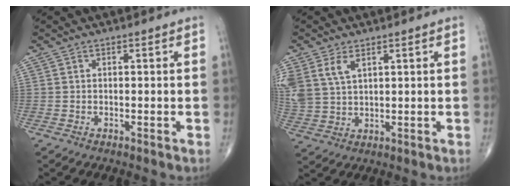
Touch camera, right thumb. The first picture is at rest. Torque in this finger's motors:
{"motor_torque": [0.11, 0.06, 0.66, 0.50, 0.05]}